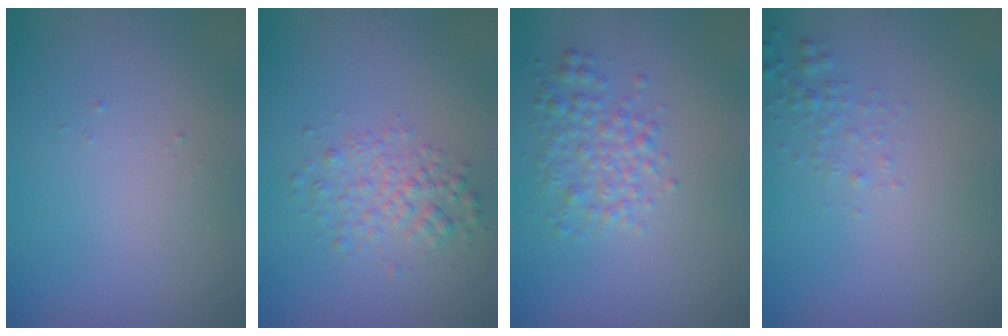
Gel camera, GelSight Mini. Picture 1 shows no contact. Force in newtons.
{"total": 2.6, "press": 2.6, "slide": 0.1}
{"total": 2.9, "press": 2.9, "slide": 0.0}
{"total": 1.1, "press": 1.1, "slide": 0.1}